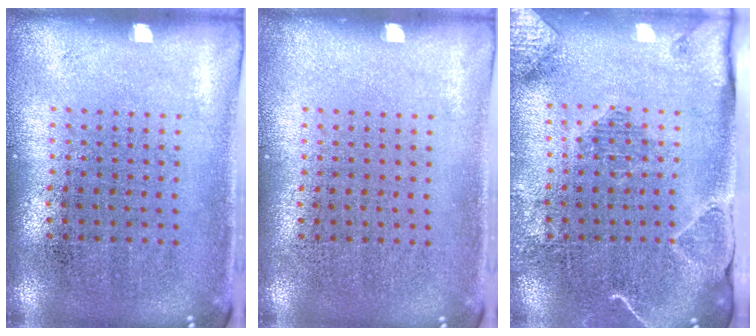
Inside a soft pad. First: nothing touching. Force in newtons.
{"total": 0.0}
{"total": 2.0, "press": 2.0, "slide": 0.1}